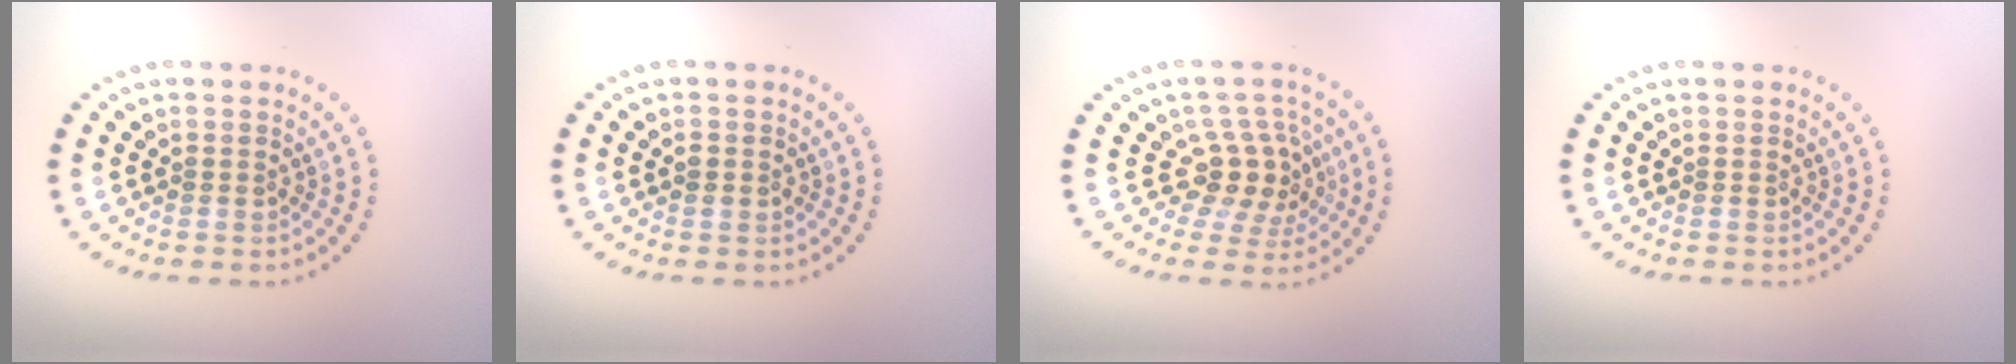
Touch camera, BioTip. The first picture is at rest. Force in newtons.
{"total": 1.0, "press": 1.0, "slide": 0.1}
{"total": 3.9, "press": 3.2, "slide": 2.2}
{"total": 0.0}